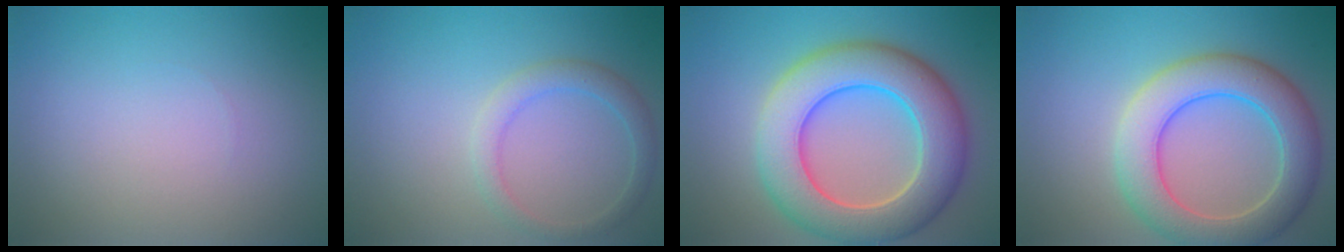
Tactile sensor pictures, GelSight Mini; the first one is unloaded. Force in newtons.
{"total": 2.5, "press": 2.5, "slide": 0.0}
{"total": 10.1, "press": 10.0, "slide": 0.7}
{"total": 7.5, "press": 7.5, "slide": 0.4}